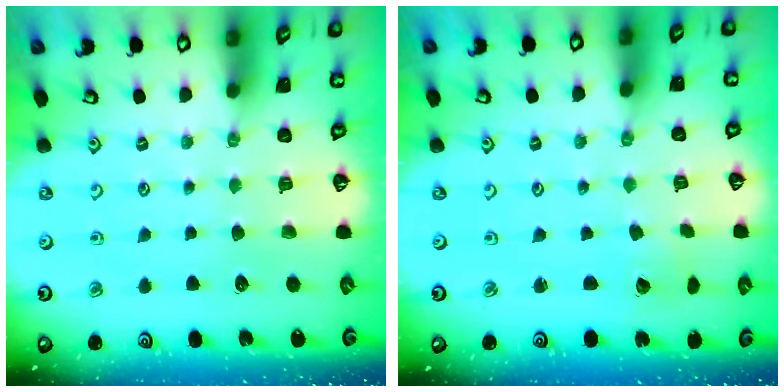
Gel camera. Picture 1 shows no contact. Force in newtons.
{"total": 2.1, "press": 2.1, "slide": 0.2}